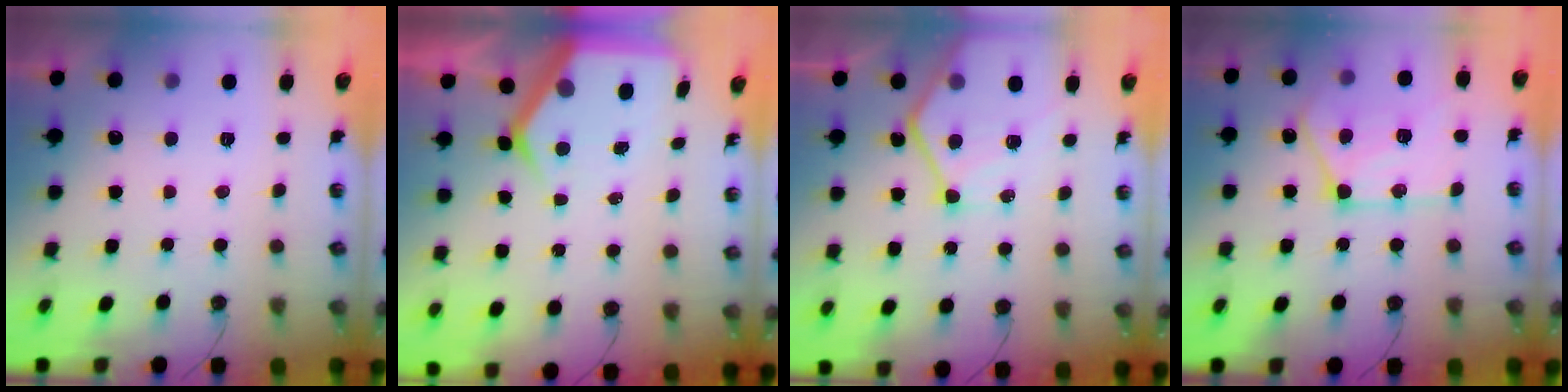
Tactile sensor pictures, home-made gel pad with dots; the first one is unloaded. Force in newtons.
{"total": 7.8, "press": 7.7, "slide": 1.3}
{"total": 14.4, "press": 14.3, "slide": 1.4}
{"total": 18.7, "press": 18.7, "slide": 1.3}